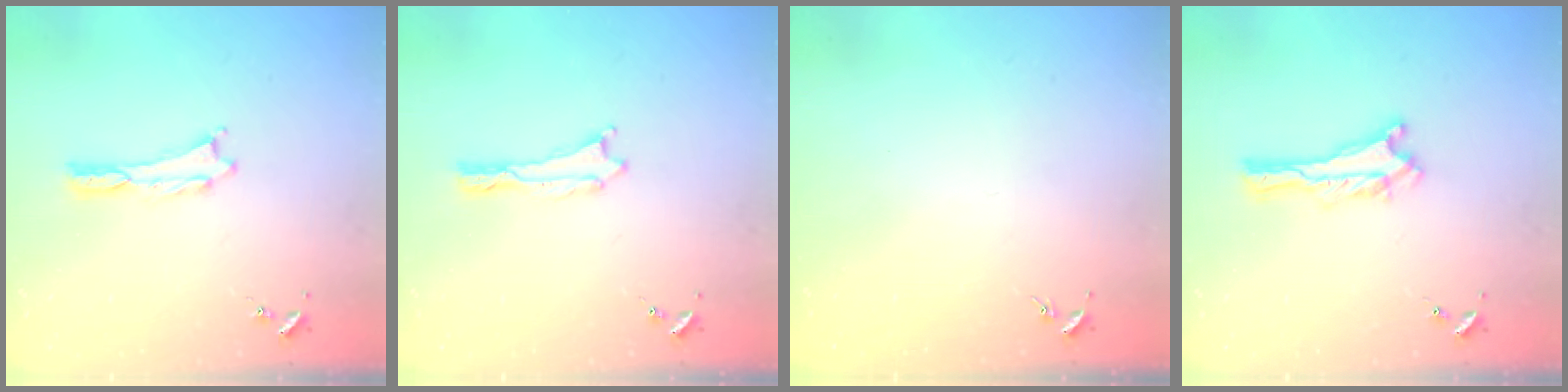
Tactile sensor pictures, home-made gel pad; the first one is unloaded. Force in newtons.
{"total": 0.0}
{"total": 0.0}
{"total": 0.0}